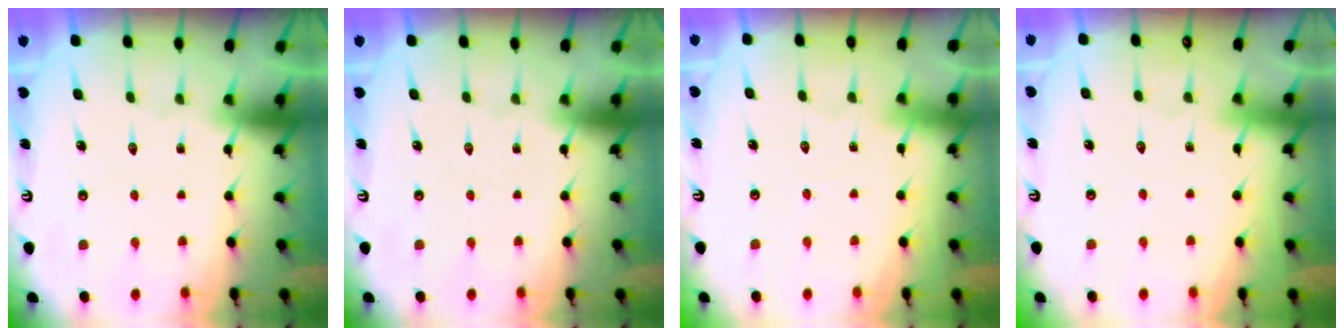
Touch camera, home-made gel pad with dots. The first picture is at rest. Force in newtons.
{"total": 0.0}
{"total": 2.1, "press": 2.1, "slide": 0.2}
{"total": 1.5, "press": 1.5, "slide": 0.2}